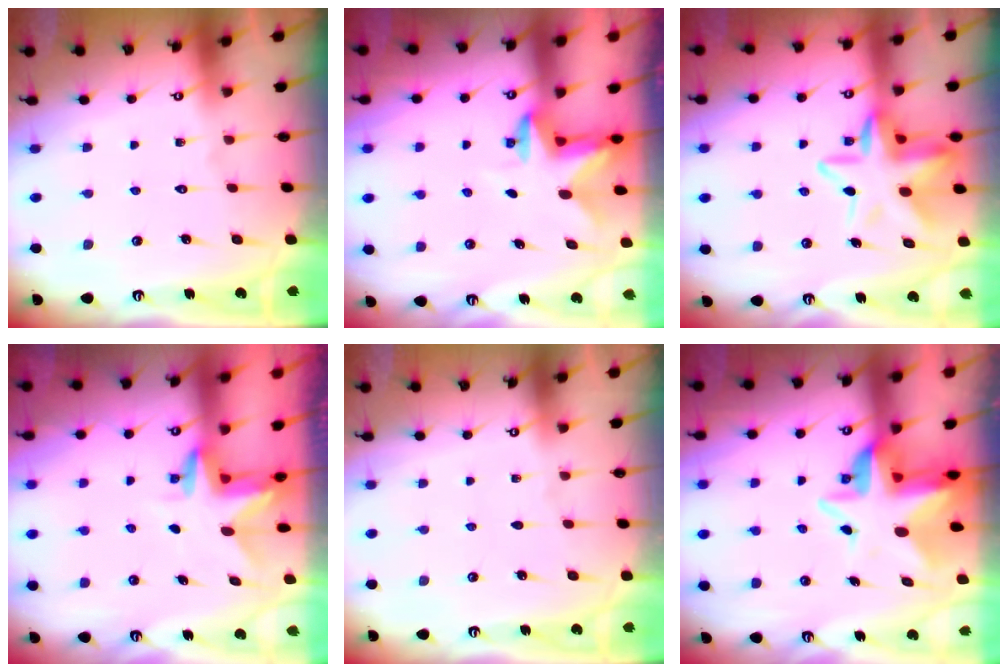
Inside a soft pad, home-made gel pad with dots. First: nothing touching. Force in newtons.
{"total": 3.0, "press": 2.9, "slide": 0.6}
{"total": 13.7, "press": 13.5, "slide": 2.6}
{"total": 3.1, "press": 3.1, "slide": 0.2}
{"total": 0.0}
{"total": 6.8, "press": 6.7, "slide": 1.6}